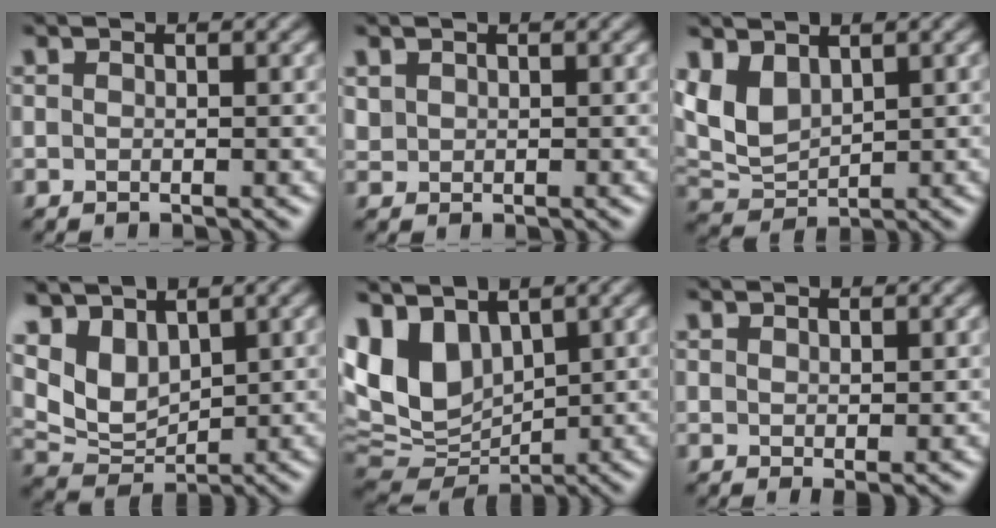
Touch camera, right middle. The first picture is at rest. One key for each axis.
{"total": 0.9, "fx": 0.7, "fy": 0.6, "fz": 0.1, "tx": -0.006, "ty": -0.002, "tz": 0.019}
{"total": 4.2, "fx": 1.9, "fy": 2.6, "fz": 2.6, "tx": -0.064, "ty": -0.005, "tz": 0.043}
{"total": 5.3, "fx": 3.6, "fy": 2.9, "fz": 2.6, "tx": -0.065, "ty": 0.004, "tz": 0.068}
{"total": 10.0, "fx": 3.2, "fy": 6.7, "fz": 6.7, "tx": -0.150, "ty": -0.003, "tz": 0.070}
{"total": 1.0, "fx": 0.8, "fy": 0.2, "fz": 0.5, "tx": -0.012, "ty": -0.004, "tz": 0.017}